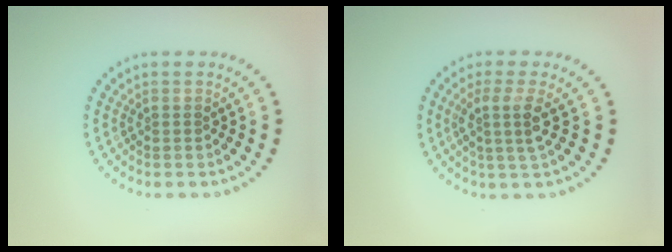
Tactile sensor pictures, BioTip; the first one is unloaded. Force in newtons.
{"total": 2.7, "press": 2.0, "slide": 1.9}